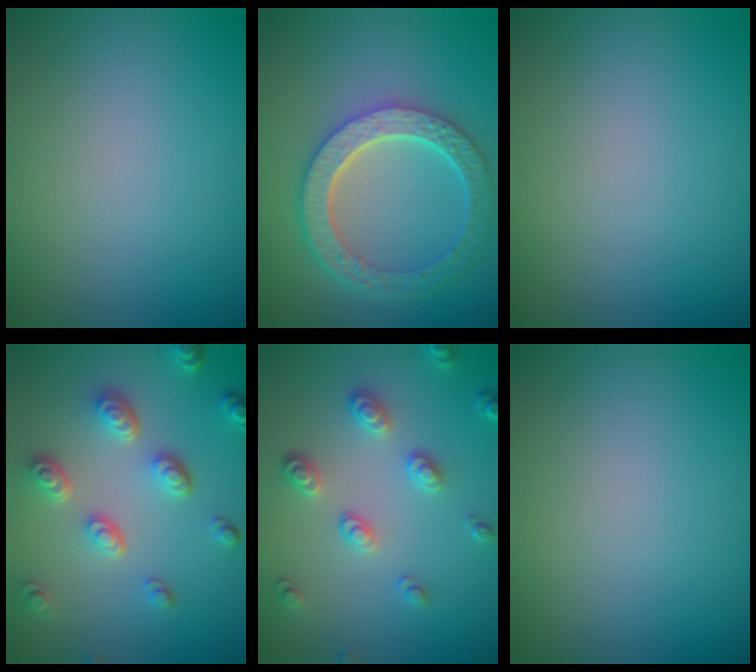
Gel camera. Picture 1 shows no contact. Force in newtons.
{"total": 6.1, "press": 4.6, "slide": 4.1}
{"total": 0.0}
{"total": 4.5, "press": 3.6, "slide": 2.8}
{"total": 3.4, "press": 2.8, "slide": 1.9}
{"total": 0.0}